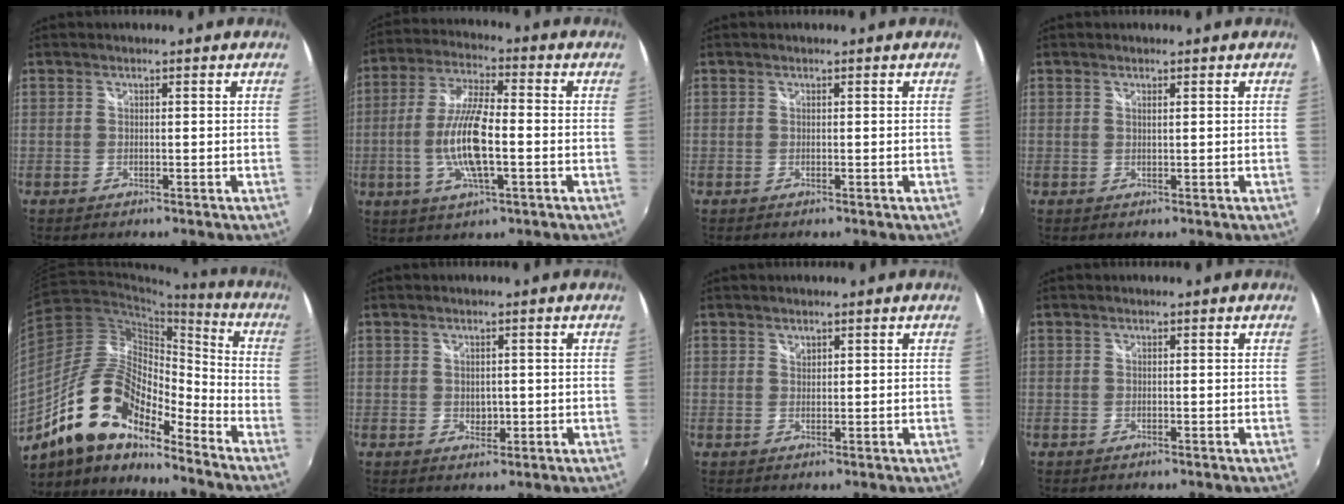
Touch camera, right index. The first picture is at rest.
{"total": 13.1, "force": [-2.5, 3.6, 12.3], "torque": [-0.252, -0.003, -0.049]}
{"total": 0.0}
{"total": 0.6, "force": [0.4, 0.0, 0.5], "torque": [-0.009, 0.001, 0.007]}
{"total": 17.7, "force": [-12.7, 6.5, 10.4], "torque": [-0.193, 0.004, -0.246]}
{"total": 0.8, "force": [0.1, 0.8, 0.4], "torque": [-0.005, -0.002, 0.002]}
{"total": 1.1, "force": [0.9, 0.6, 0.2], "torque": [-0.001, 0.001, 0.016]}
{"total": 0.0}